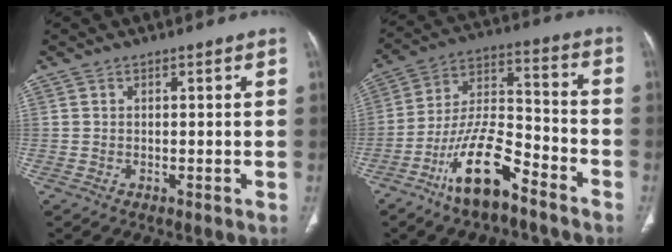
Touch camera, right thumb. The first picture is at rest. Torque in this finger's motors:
{"motor_torque": [2.13, 1.01, 1.16, -1.61, 0.44]}